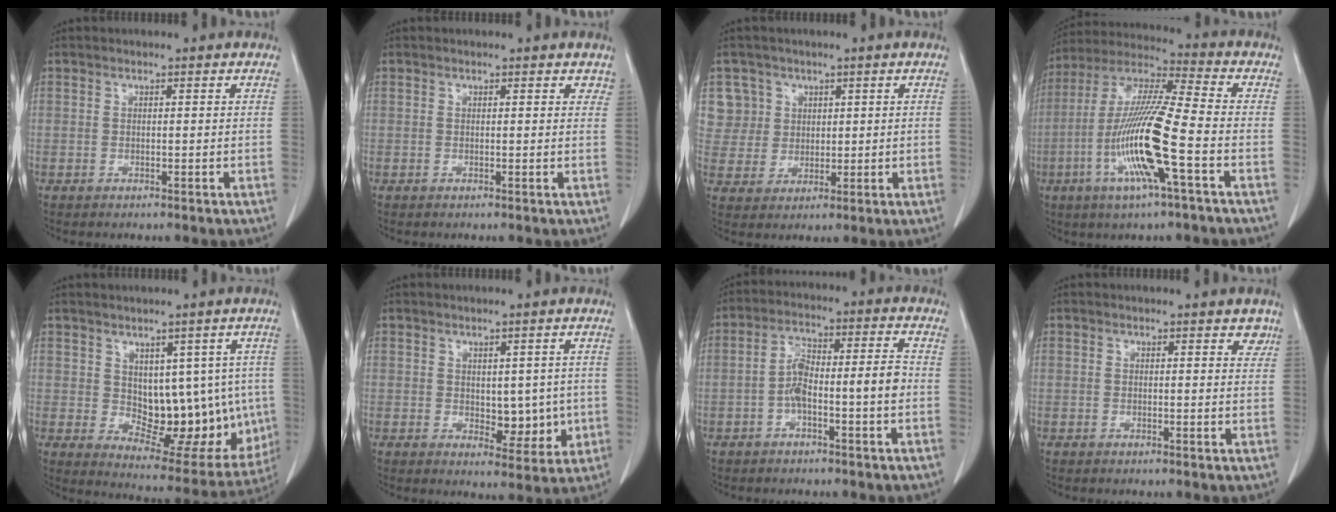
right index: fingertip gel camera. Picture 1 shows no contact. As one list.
[{"total": 1.6, "force": [1.3, 0.8, 0.6], "torque": [0.005, 0.002, 0.008]}, {"total": 6.2, "force": [2.6, 5.6, -0.4], "torque": [0.019, 0.011, 0.059]}, {"total": 16.0, "force": [-4.8, 0.4, 15.2], "torque": [-0.311, -0.010, -0.098]}, {"total": 13.7, "force": [0.3, 7.4, 11.5], "torque": [-0.123, 0.006, 0.029]}, {"total": 5.8, "force": [-0.2, 3.2, 4.8], "torque": [-0.050, -0.004, 0.010]}, {"total": 7.9, "force": [-1.9, 1.4, 7.5], "torque": [-0.135, 0.031, -0.035]}, {"total": 2.3, "force": [1.7, 1.0, 1.1], "torque": [0.001, -0.003, 0.014]}]